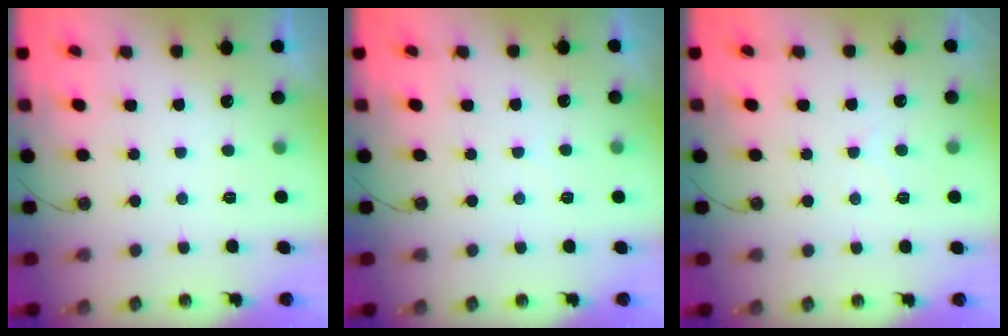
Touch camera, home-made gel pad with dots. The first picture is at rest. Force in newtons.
{"total": 1.5, "press": 1.5, "slide": 0.4}
{"total": 4.5, "press": 4.5, "slide": 0.5}